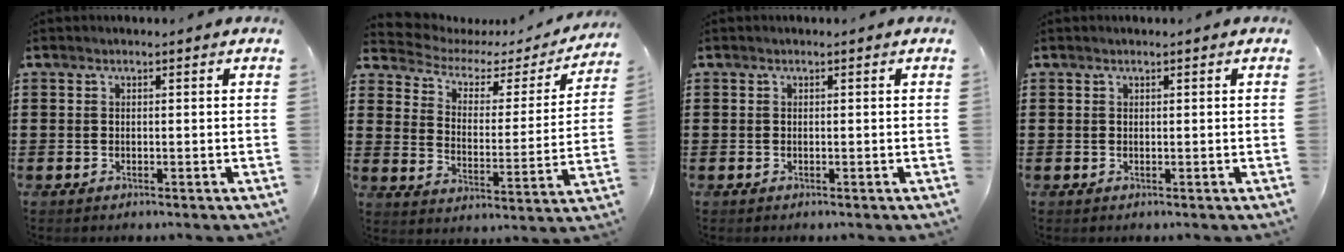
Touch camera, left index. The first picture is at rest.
{"total": 3.7, "force": [2.7, 2.1, 1.4], "torque": [-0.049, -0.016, 0.038]}
{"total": 0.0}
{"total": 0.0}